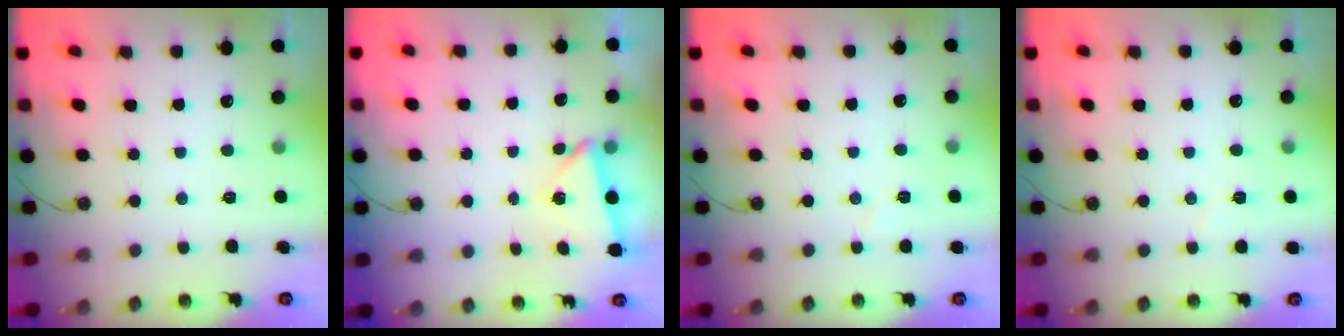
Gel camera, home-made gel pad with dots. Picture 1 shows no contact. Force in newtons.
{"total": 2.7, "press": 0.8, "slide": 2.6}
{"total": 3.1, "press": 2.7, "slide": 1.5}
{"total": 4.7, "press": 3.8, "slide": 2.8}